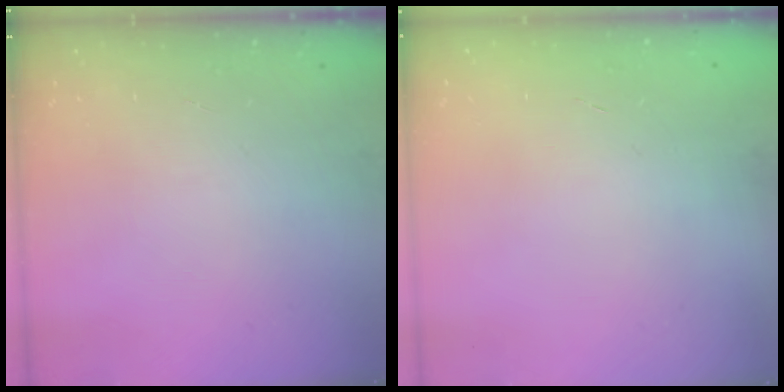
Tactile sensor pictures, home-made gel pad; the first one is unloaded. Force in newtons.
{"total": 0.0}